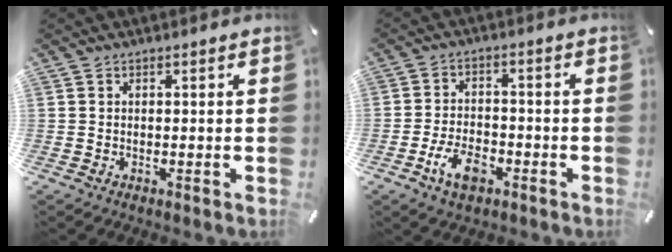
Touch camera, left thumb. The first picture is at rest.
{"total": 7.8, "force": [-3.9, 4.4, 5.1], "torque": [-0.110, 0.015, -0.073]}